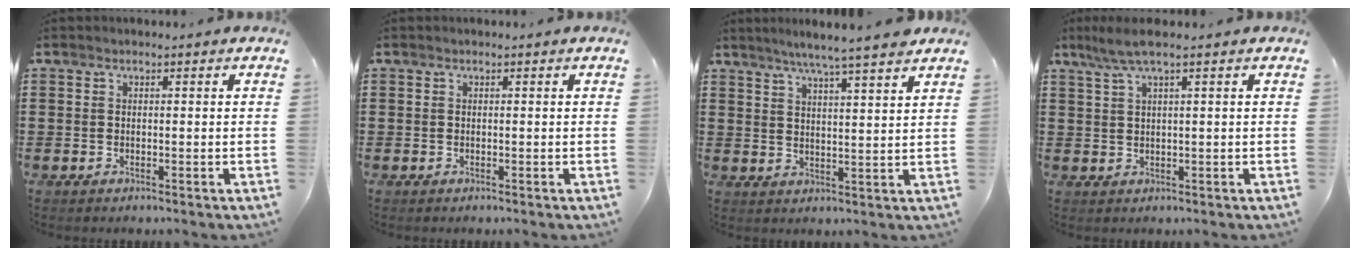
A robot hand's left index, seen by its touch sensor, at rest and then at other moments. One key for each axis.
{"total": 0.0}
{"total": 5.4, "fx": 4.7, "fy": -0.7, "fz": 2.6, "tx": -0.065, "ty": -0.020, "tz": 0.080}
{"total": 3.5, "fx": 1.7, "fy": 0.1, "fz": 3.0, "tx": -0.068, "ty": -0.001, "tz": 0.027}